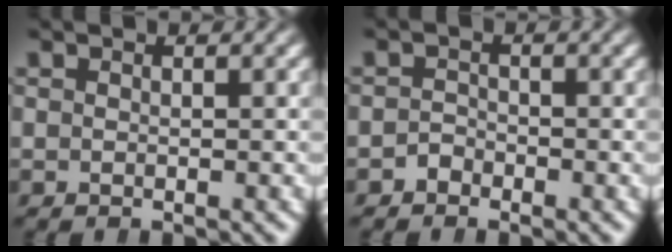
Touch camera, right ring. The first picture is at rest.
{"total": 1.3, "force": [-1.1, 0.6, -0.2], "torque": [-0.004, -0.010, -0.020]}